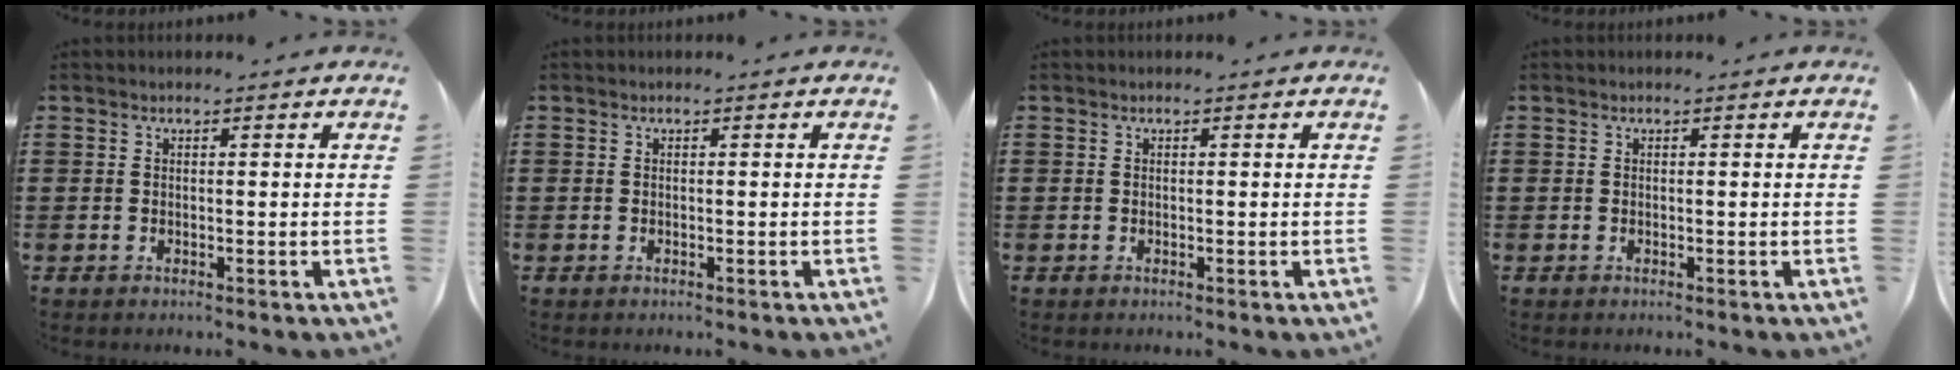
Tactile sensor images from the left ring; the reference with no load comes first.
{"total": 0.0}
{"total": 0.0}
{"total": 0.0}